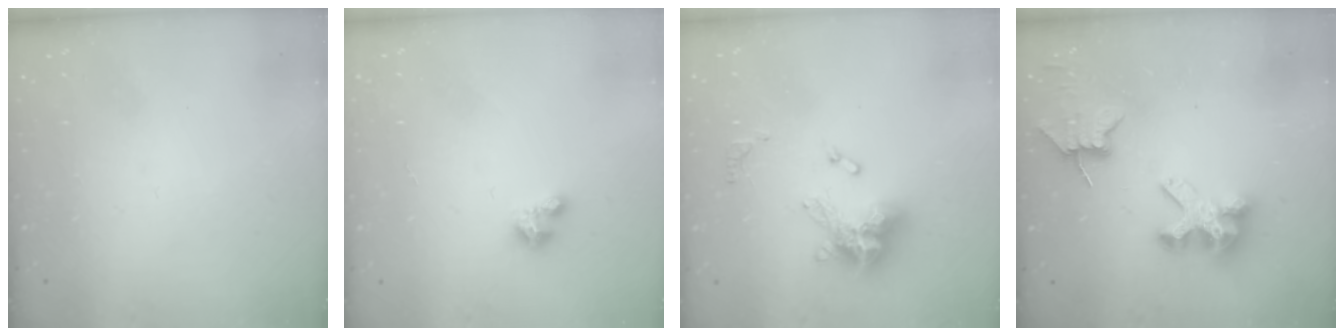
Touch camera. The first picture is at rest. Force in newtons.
{"total": 3.5, "press": 3.4, "slide": 0.3}
{"total": 12.8, "press": 12.7, "slide": 1.4}
{"total": 6.6, "press": 6.6, "slide": 0.7}